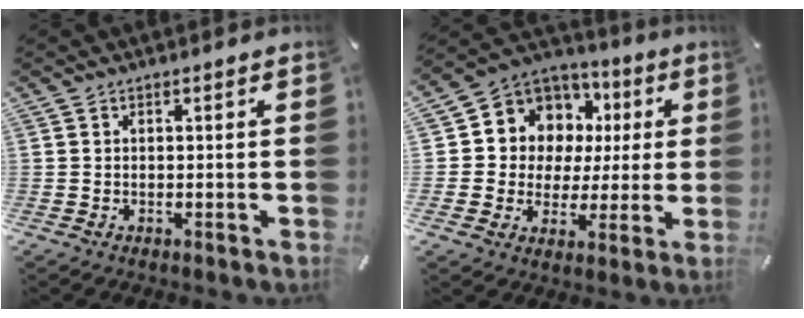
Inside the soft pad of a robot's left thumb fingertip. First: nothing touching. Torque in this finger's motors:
{"motor_torque": [0.45, 0.45, 0.19, -0.01, 0.30]}